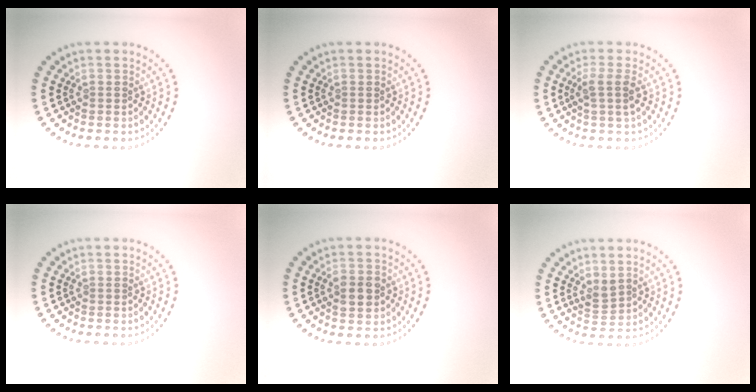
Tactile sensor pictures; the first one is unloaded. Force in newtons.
{"total": 0.0}
{"total": 1.9, "press": 1.5, "slide": 1.1}
{"total": 0.0}
{"total": 2.9, "press": 2.9, "slide": 0.2}
{"total": 1.4, "press": 1.2, "slide": 0.7}